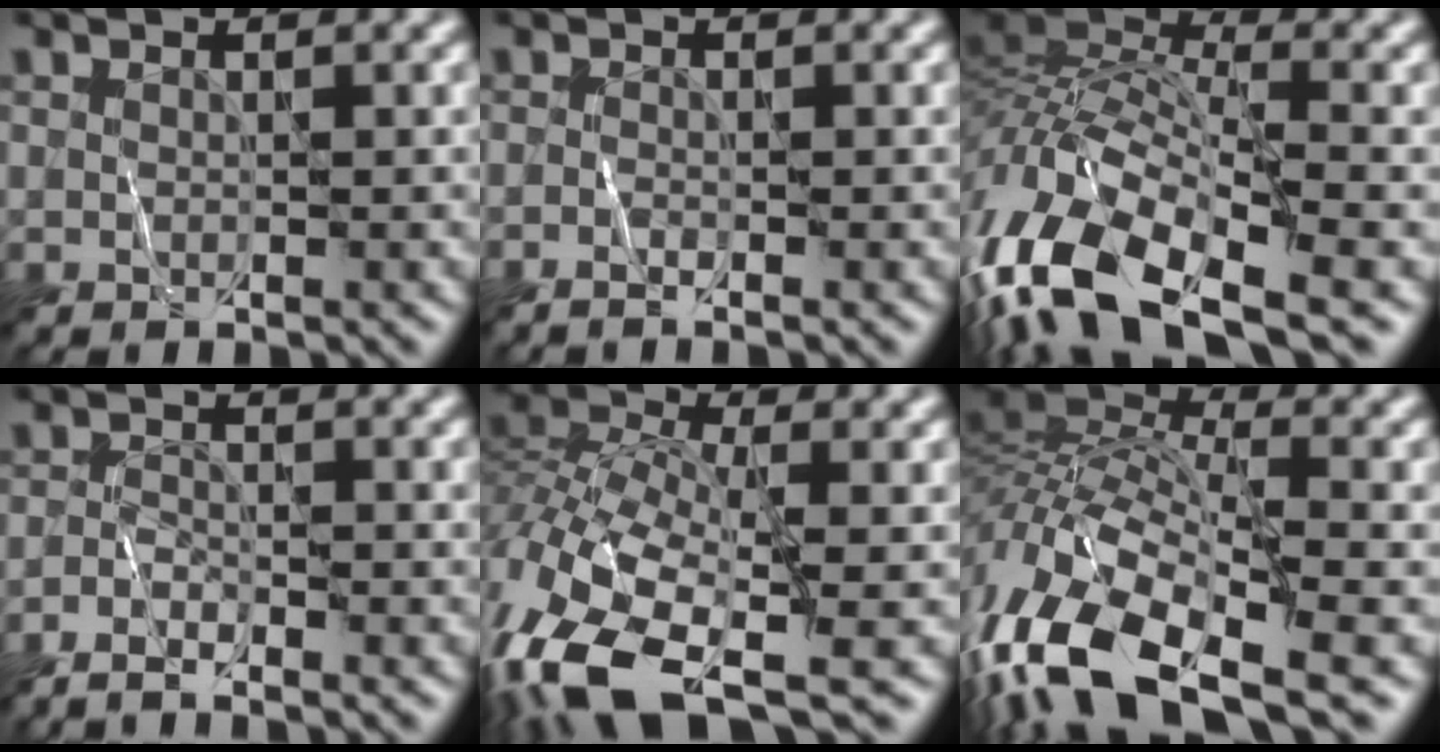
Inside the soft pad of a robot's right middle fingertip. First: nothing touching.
{"total": 1.0, "force": [-0.7, 0.1, 0.8], "torque": [-0.016, -0.001, -0.015]}
{"total": 14.3, "force": [-6.3, 6.8, 10.9], "torque": [-0.237, 0.007, -0.127]}
{"total": 2.3, "force": [-1.9, 0.3, 1.3], "torque": [-0.037, -0.001, -0.041]}
{"total": 13.7, "force": [-7.7, 6.6, 9.1], "torque": [-0.214, -0.023, -0.141]}
{"total": 14.5, "force": [-6.5, 6.7, 11.1], "torque": [-0.240, 0.004, -0.127]}